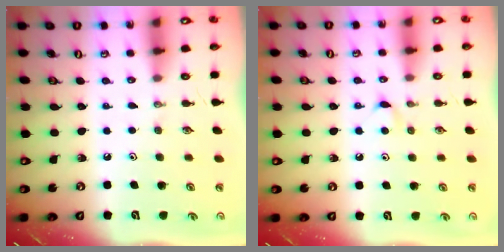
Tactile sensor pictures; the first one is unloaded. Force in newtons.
{"total": 4.2, "press": 4.2, "slide": 0.5}